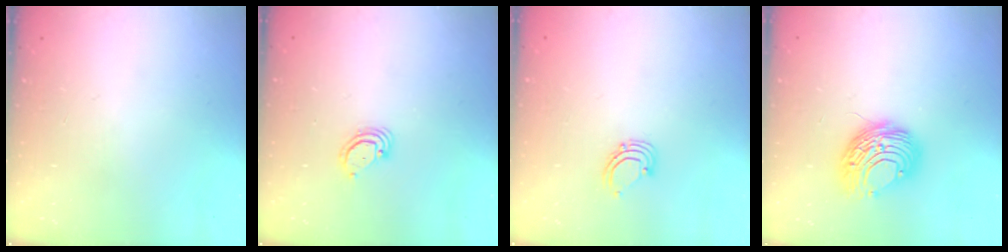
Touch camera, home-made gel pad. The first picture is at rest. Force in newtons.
{"total": 2.9, "press": 2.9, "slide": 0.3}
{"total": 2.9, "press": 2.9, "slide": 0.2}
{"total": 9.9, "press": 9.9, "slide": 0.4}